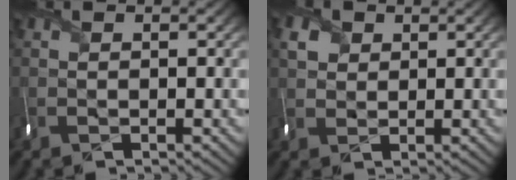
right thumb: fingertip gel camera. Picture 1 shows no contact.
{"total": 1.6, "force": [0.8, 1.2, -0.6], "torque": [-0.001, 0.001, 0.010]}